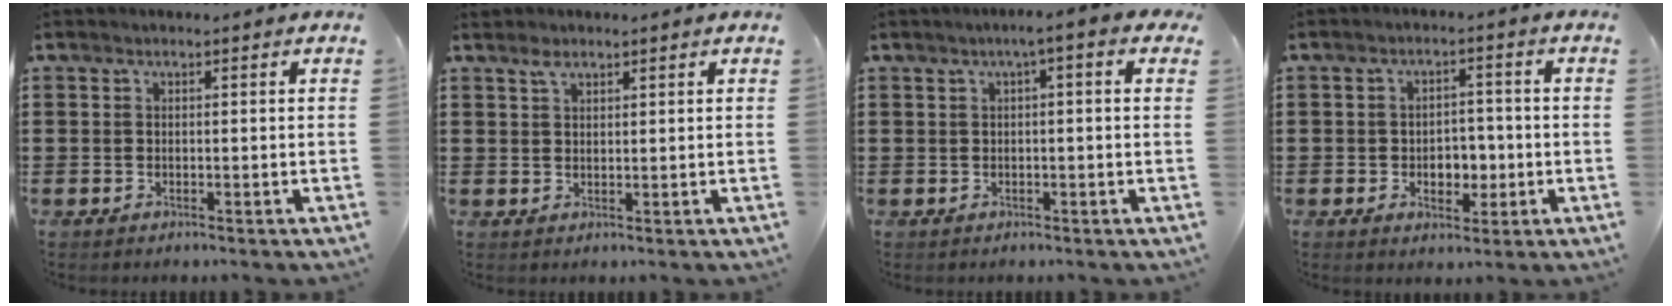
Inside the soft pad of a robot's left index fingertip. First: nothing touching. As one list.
[{"total": 1.8, "force": [1.3, 0.9, 0.9], "torque": [-0.021, 0.003, 0.025]}, {"total": 2.2, "force": [0.0, 0.2, 2.2], "torque": [-0.039, 0.002, -0.003]}, {"total": 4.1, "force": [-0.8, 3.2, 2.5], "torque": [-0.047, 0.007, -0.022]}]